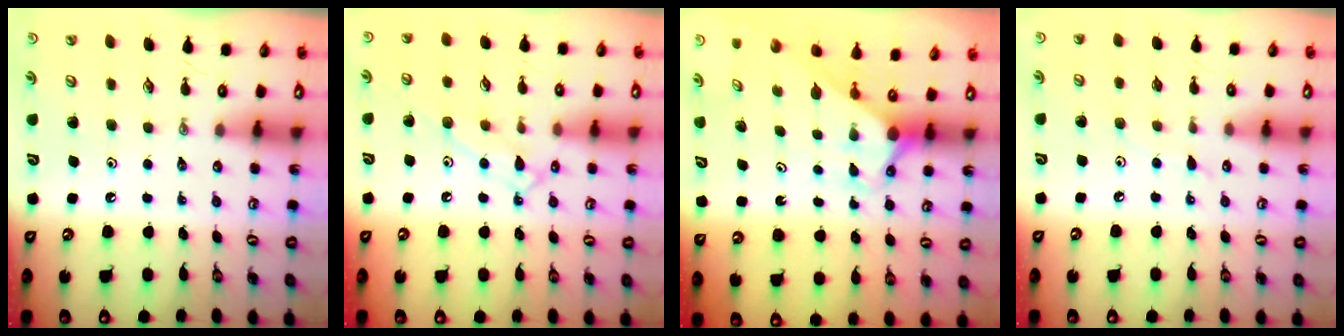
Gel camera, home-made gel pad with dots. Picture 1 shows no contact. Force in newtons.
{"total": 10.1, "press": 10.1, "slide": 0.8}
{"total": 3.0, "press": 3.0, "slide": 0.0}
{"total": 4.9, "press": 4.8, "slide": 0.6}